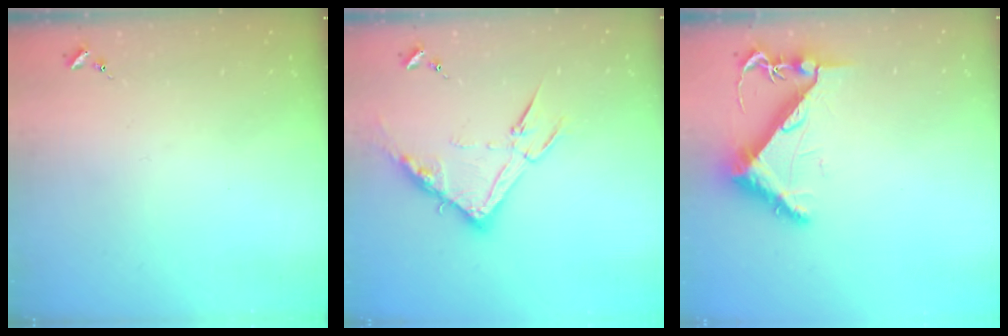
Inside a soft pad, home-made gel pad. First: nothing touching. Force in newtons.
{"total": 13.9, "press": 13.8, "slide": 0.9}
{"total": 8.3, "press": 8.2, "slide": 1.0}